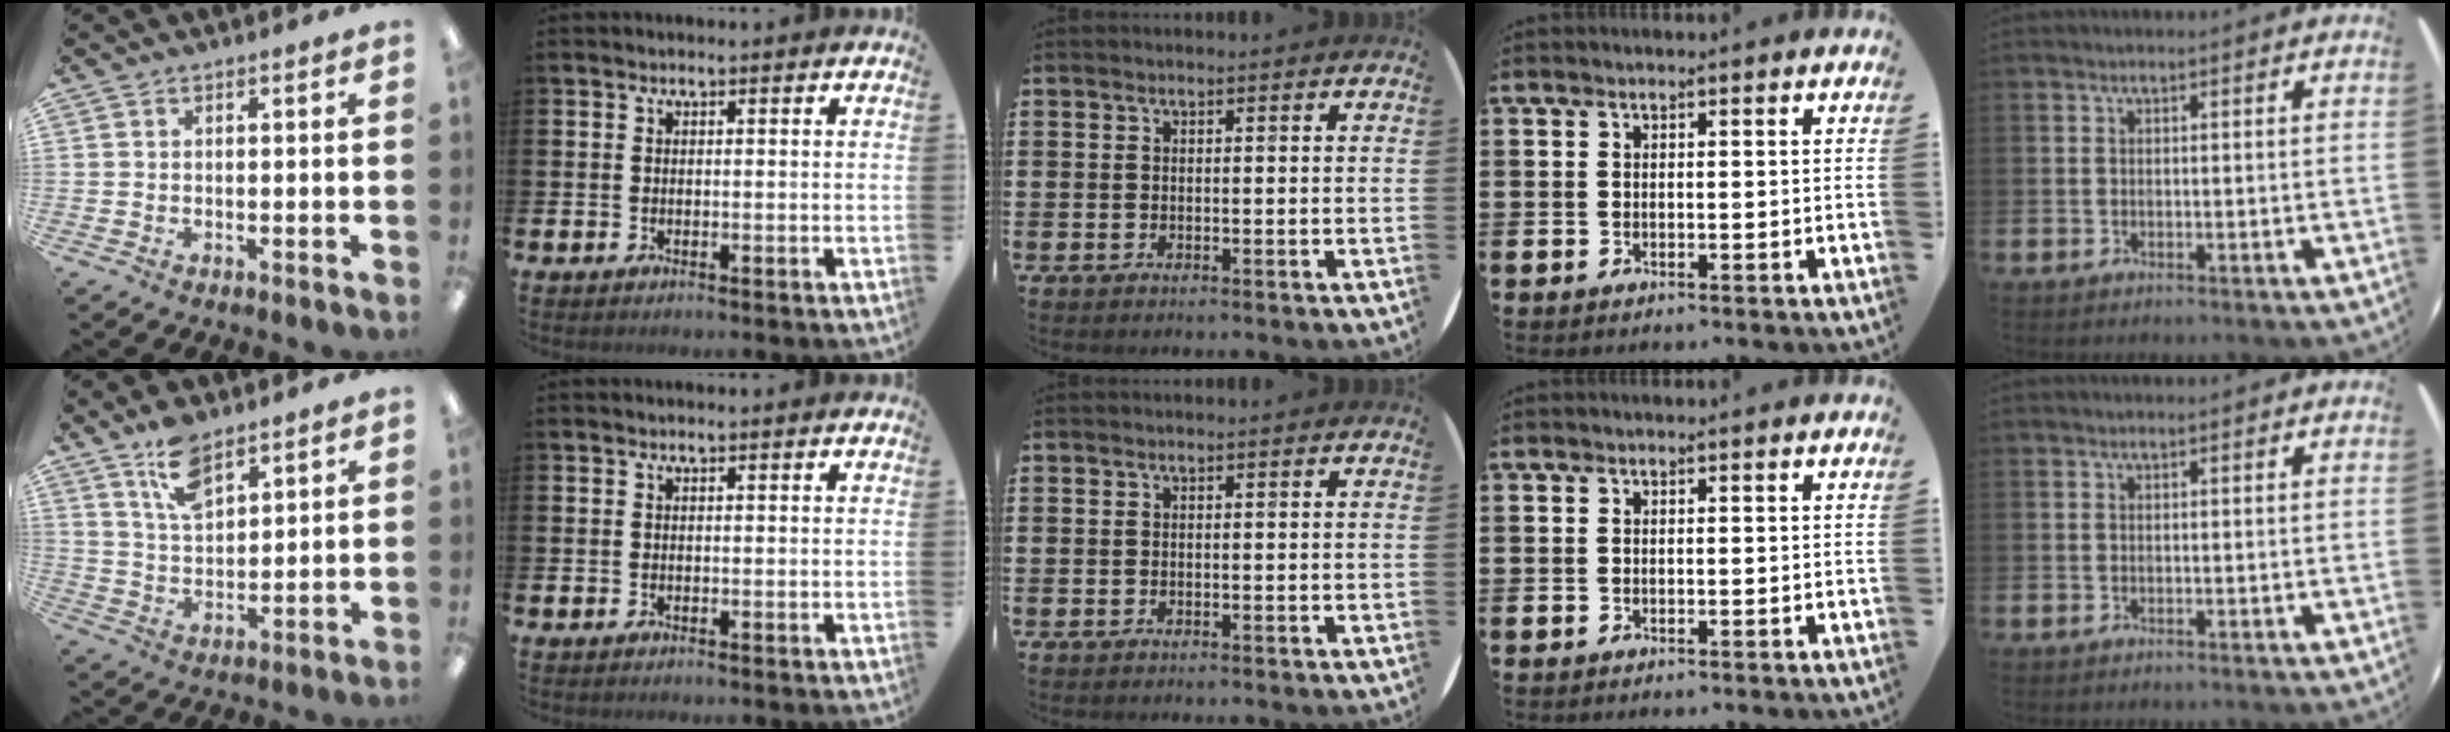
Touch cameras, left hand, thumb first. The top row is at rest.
{"thumb": {"total": 10.1, "force": [7.1, 4.6, 5.5], "torque": [-0.103, -0.028, 0.129]}}